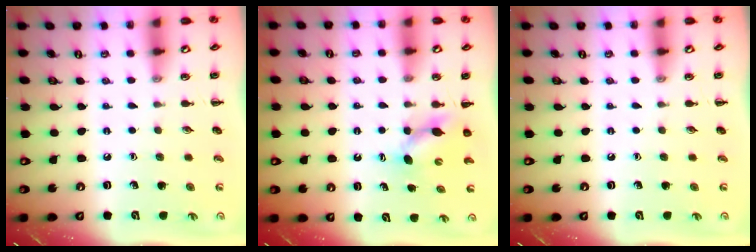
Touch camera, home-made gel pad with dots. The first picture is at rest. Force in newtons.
{"total": 4.5, "press": 4.4, "slide": 0.6}
{"total": 0.0}